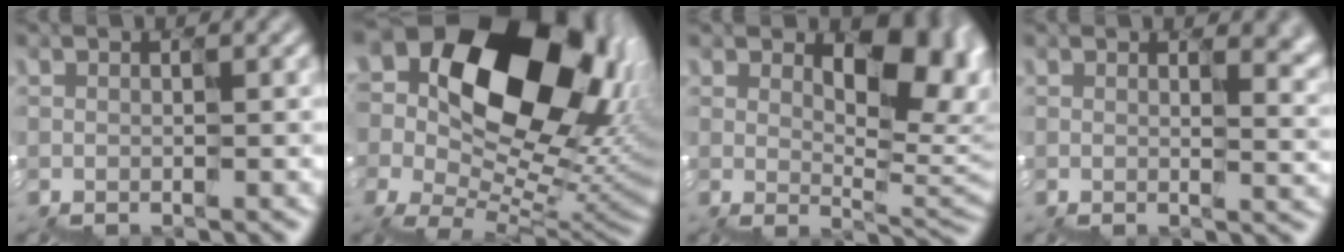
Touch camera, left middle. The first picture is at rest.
{"total": 17.9, "force": [4.6, 11.9, 12.5], "torque": [-0.216, 0.016, 0.095]}
{"total": 8.5, "force": [2.5, 4.7, 6.7], "torque": [-0.090, -0.007, 0.051]}
{"total": 8.6, "force": [1.9, 5.2, 6.7], "torque": [-0.065, 0.005, 0.030]}